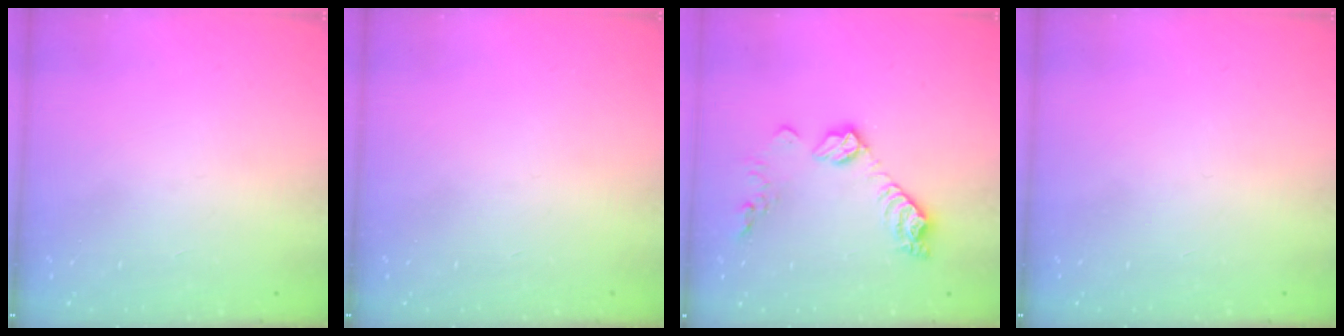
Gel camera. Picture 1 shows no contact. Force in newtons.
{"total": 0.0}
{"total": 11.1, "press": 11.1, "slide": 0.7}
{"total": 0.0}